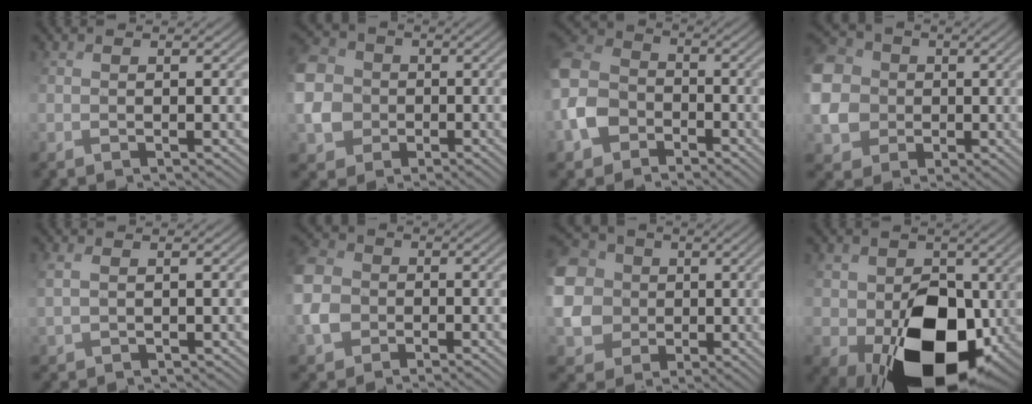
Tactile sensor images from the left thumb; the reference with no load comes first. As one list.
[{"total": 8.1, "force": [-0.6, 7.4, 3.2], "torque": [-0.118, -0.010, -0.020]}, {"total": 7.6, "force": [-3.2, 5.9, 3.5], "torque": [-0.107, -0.001, -0.084]}, {"total": 12.8, "force": [1.8, 11.7, 4.9], "torque": [-0.185, 0.001, 0.020]}, {"total": 1.1, "force": [1.1, 0.4, 0.0], "torque": [-0.006, 0.007, 0.025]}, {"total": 5.2, "force": [-1.2, 4.5, 2.2], "torque": [-0.072, 0.005, -0.042]}, {"total": 16.0, "force": [3.1, 14.6, 5.8], "torque": [-0.225, 0.017, 0.034]}, {"total": 14.3, "force": [-0.9, 10.4, 9.8], "torque": [-0.161, -0.041, 0.007]}]